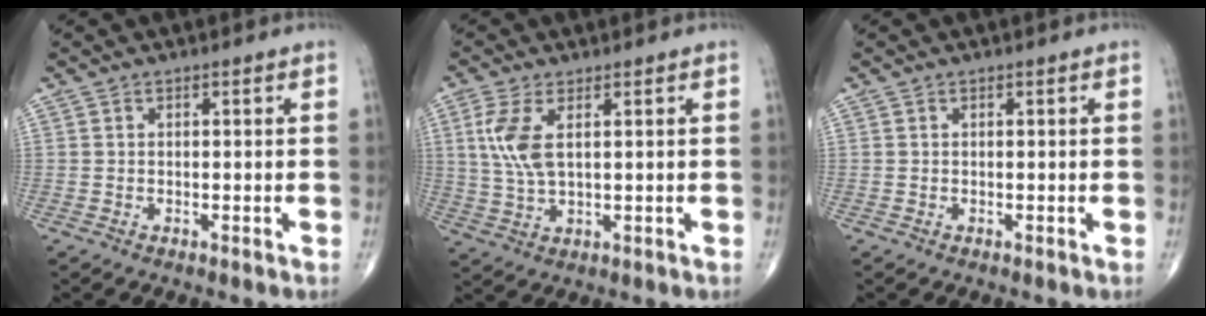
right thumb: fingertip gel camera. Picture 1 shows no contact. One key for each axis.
{"total": 7.1, "fx": 2.0, "fy": 3.0, "fz": 6.1, "tx": -0.144, "ty": -0.003, "tz": 0.045}
{"total": 0.0}